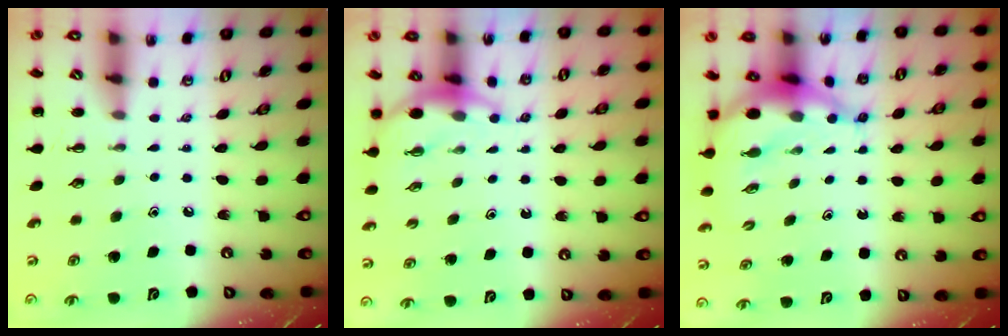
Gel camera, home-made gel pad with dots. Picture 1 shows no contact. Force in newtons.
{"total": 6.2, "press": 6.0, "slide": 1.2}
{"total": 8.5, "press": 8.2, "slide": 2.1}